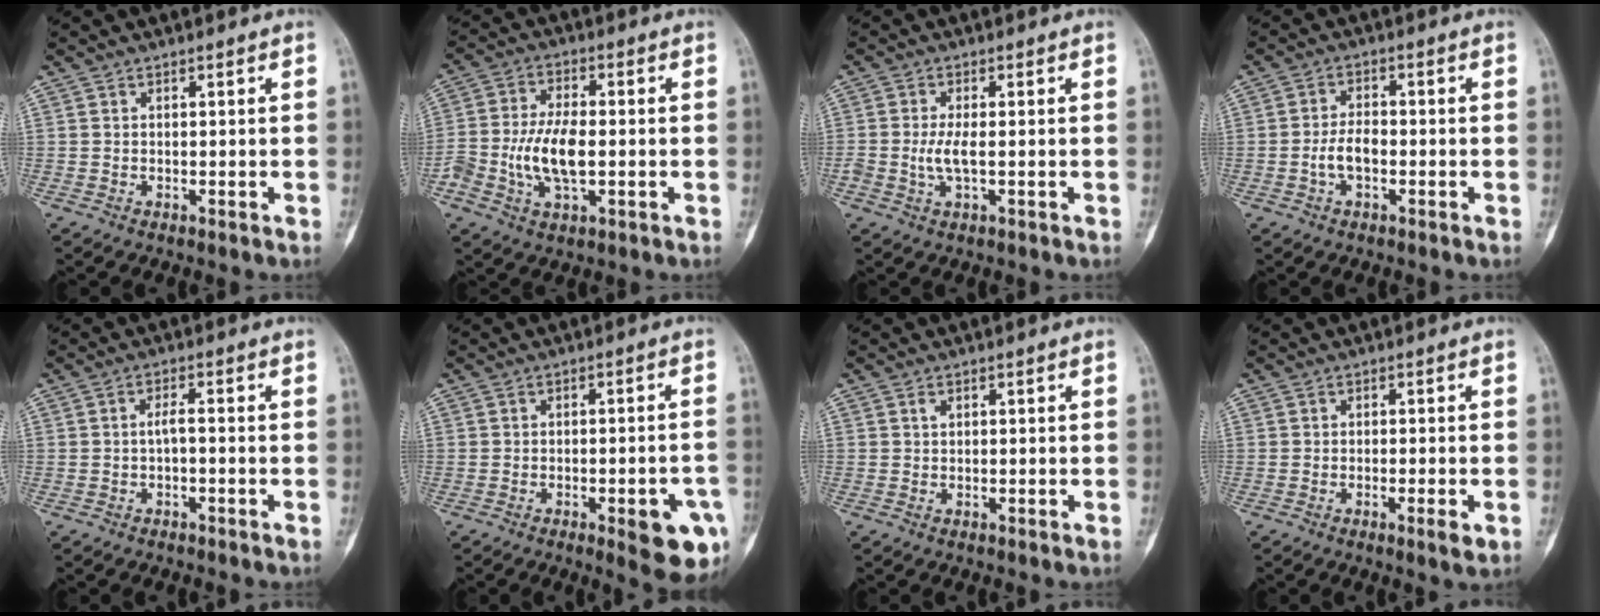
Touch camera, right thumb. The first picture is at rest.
{"total": 10.2, "force": [-1.6, 4.9, 8.8], "torque": [-0.180, 0.011, -0.032]}
{"total": 3.7, "force": [-0.4, 1.2, 3.5], "torque": [-0.081, -0.003, -0.009]}
{"total": 4.2, "force": [-1.2, 2.3, 3.2], "torque": [-0.061, 0.016, -0.025]}
{"total": 1.9, "force": [-0.5, 0.7, 1.6], "torque": [-0.027, 0.012, -0.010]}
{"total": 10.4, "force": [-4.1, 3.1, 9.1], "torque": [-0.095, 0.013, -0.043]}
{"total": 0.6, "force": [0.3, 0.5, 0.3], "torque": [-0.005, 0.000, 0.004]}
{"total": 2.8, "force": [-1.1, 0.6, 2.5], "torque": [-0.043, -0.004, -0.017]}